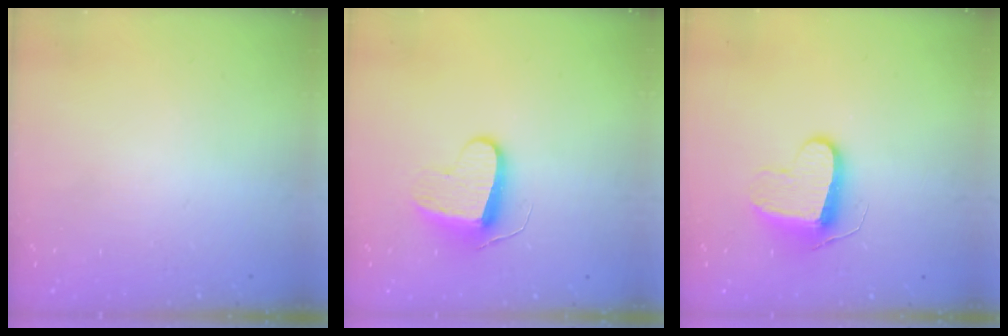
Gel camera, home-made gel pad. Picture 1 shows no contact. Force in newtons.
{"total": 9.1, "press": 9.0, "slide": 0.6}
{"total": 9.7, "press": 9.7, "slide": 0.4}